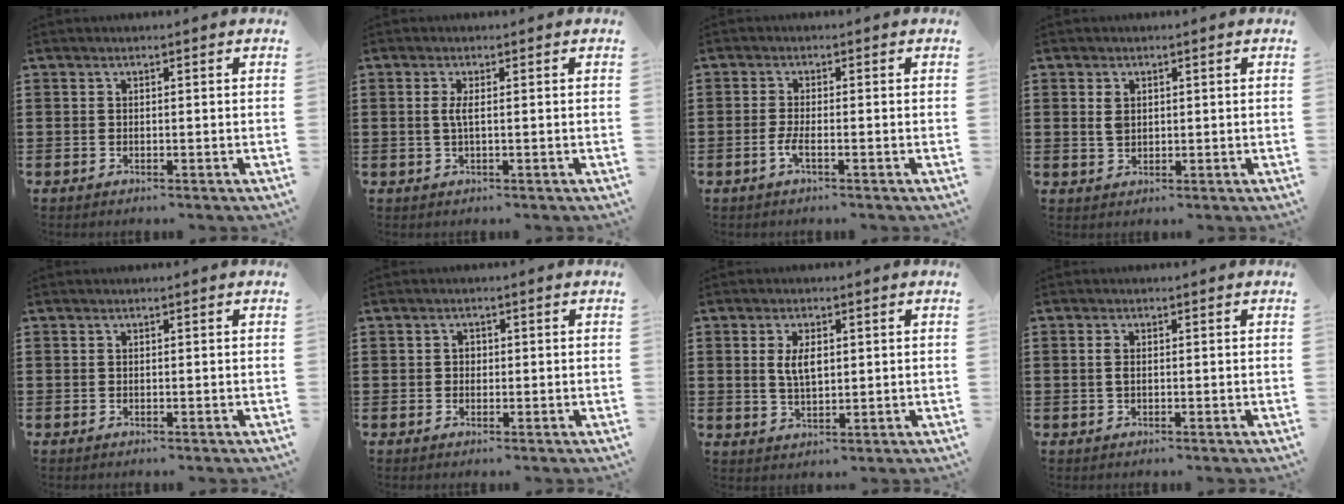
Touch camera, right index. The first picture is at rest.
{"total": 2.0, "force": [0.0, 0.2, 1.9], "torque": [-0.047, -0.005, -0.003]}
{"total": 2.6, "force": [-1.1, 0.3, 2.3], "torque": [-0.055, -0.008, -0.024]}
{"total": 2.4, "force": [0.8, 1.6, 1.6], "torque": [-0.037, 0.005, 0.015]}
{"total": 0.0}
{"total": 0.9, "force": [-0.1, 0.8, 0.4], "torque": [-0.010, 0.003, -0.003]}
{"total": 4.2, "force": [0.8, 1.9, 3.7], "torque": [-0.068, 0.004, 0.012]}
{"total": 1.4, "force": [0.0, 0.6, 1.2], "torque": [-0.027, 0.003, -0.001]}